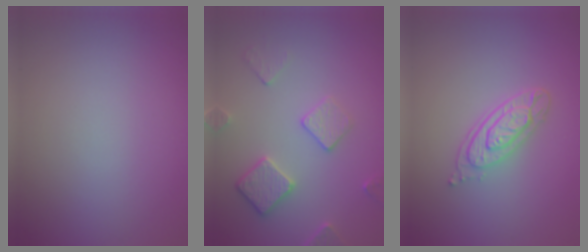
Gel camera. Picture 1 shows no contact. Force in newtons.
{"total": 3.4, "press": 3.0, "slide": 1.6}
{"total": 3.7, "press": 2.7, "slide": 2.4}